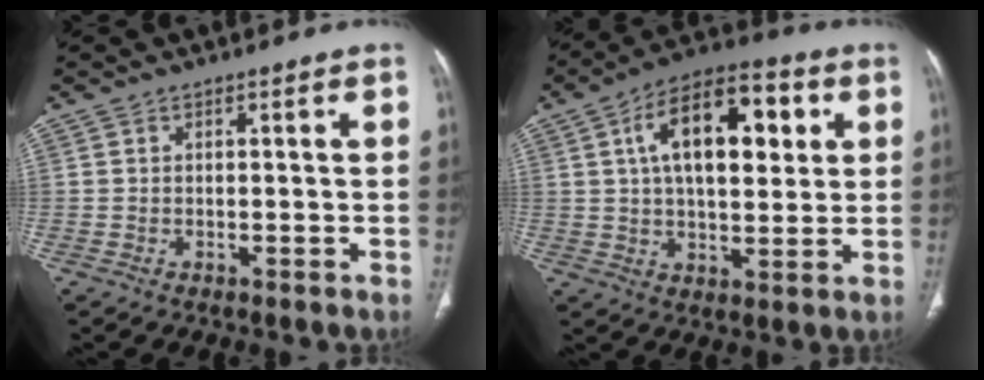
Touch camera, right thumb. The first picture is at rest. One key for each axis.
{"total": 17.2, "fx": 4.7, "fy": 8.7, "fz": 14.1, "tx": -0.195, "ty": 0.010, "tz": 0.070}